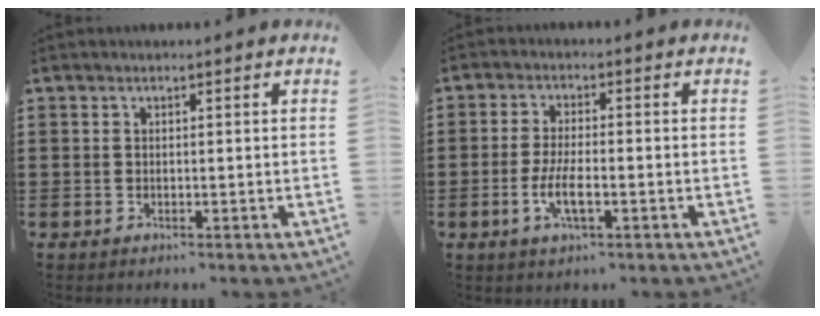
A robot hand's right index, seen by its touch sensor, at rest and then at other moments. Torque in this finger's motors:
{"motor_torque": [1.09, 1.04, 0.26, 0.08]}